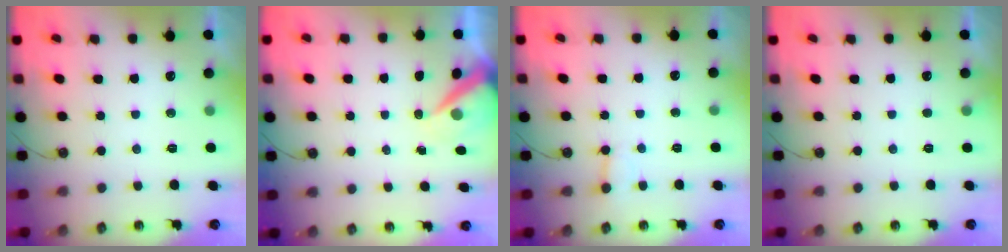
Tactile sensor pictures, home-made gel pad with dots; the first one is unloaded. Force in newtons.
{"total": 6.6, "press": 6.6, "slide": 0.9}
{"total": 3.6, "press": 3.6, "slide": 0.3}
{"total": 3.1, "press": 3.0, "slide": 0.3}